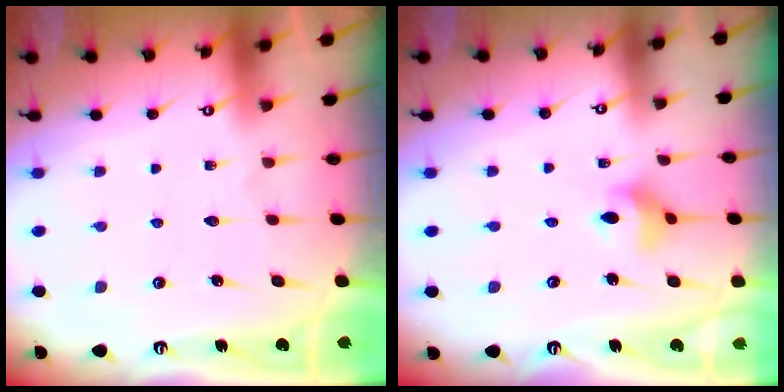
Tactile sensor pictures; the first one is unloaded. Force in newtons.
{"total": 6.4, "press": 6.1, "slide": 1.8}